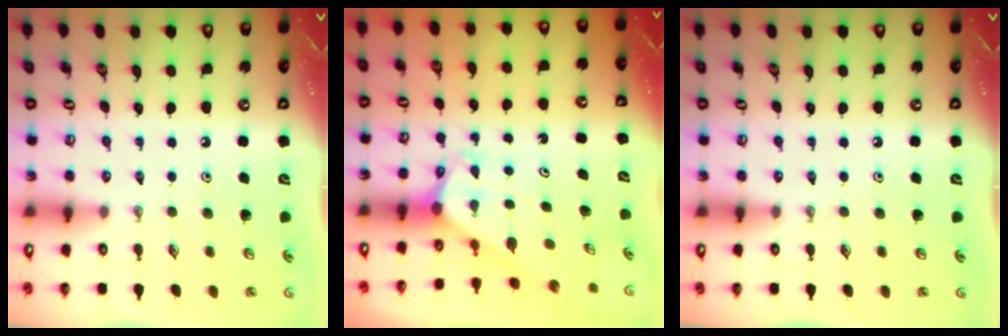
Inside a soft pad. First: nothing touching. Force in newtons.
{"total": 1.8, "press": 1.8, "slide": 0.1}
{"total": 0.0}